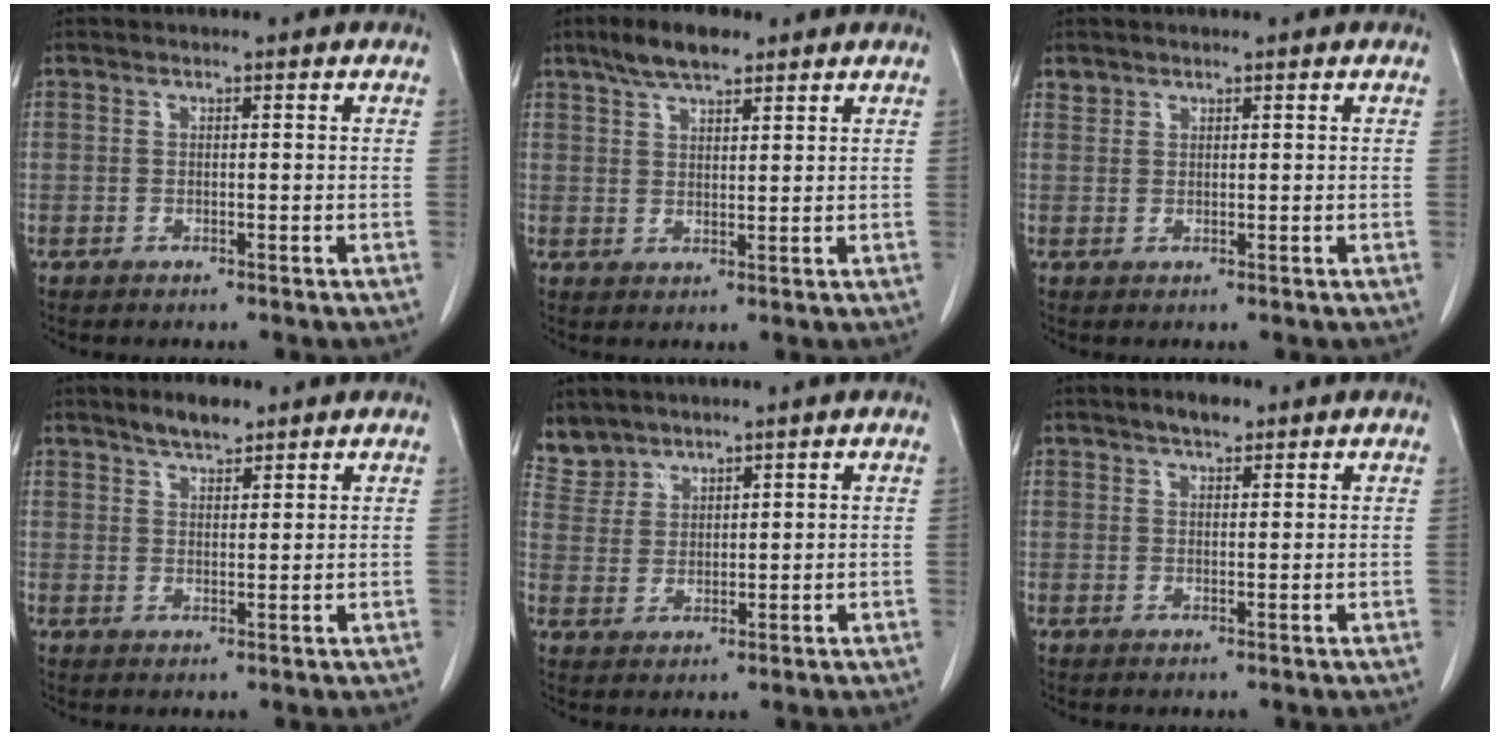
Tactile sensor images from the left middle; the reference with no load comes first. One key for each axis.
{"total": 6.1, "fx": 4.5, "fy": 1.9, "fz": 3.7, "tx": -0.073, "ty": 0.014, "tz": 0.080}
{"total": 0.9, "fx": 0.8, "fy": 0.4, "fz": -0.1, "tx": 0.005, "ty": 0.003, "tz": 0.015}
{"total": 3.9, "fx": 3.2, "fy": 1.2, "fz": 1.9, "tx": -0.039, "ty": 0.005, "tz": 0.055}
{"total": 4.3, "fx": 4.0, "fy": 1.5, "fz": -0.5, "tx": 0.011, "ty": 0.006, "tz": 0.089}
{"total": 3.0, "fx": 2.2, "fy": 1.1, "fz": 1.7, "tx": -0.029, "ty": 0.008, "tz": 0.033}